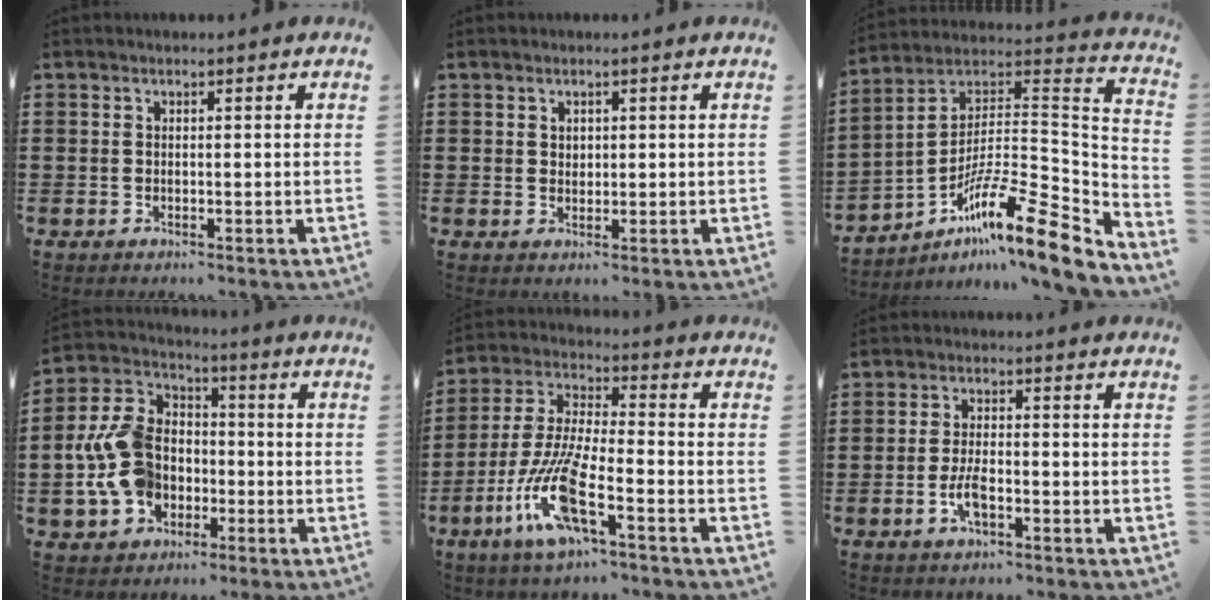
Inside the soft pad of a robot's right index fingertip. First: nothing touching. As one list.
[{"total": 1.3, "force": [0.7, 1.0, 0.3], "torque": [-0.008, 0.004, 0.015]}, {"total": 13.7, "force": [-9.0, 2.2, 10.1], "torque": [-0.152, -0.005, -0.169]}, {"total": 11.1, "force": [-1.4, 9.9, 4.8], "torque": [-0.162, 0.002, -0.025]}, {"total": 11.7, "force": [-6.1, 2.3, 9.8], "torque": [-0.226, -0.015, -0.123]}, {"total": 4.1, "force": [-1.6, 1.6, 3.4], "torque": [-0.081, -0.002, -0.034]}]